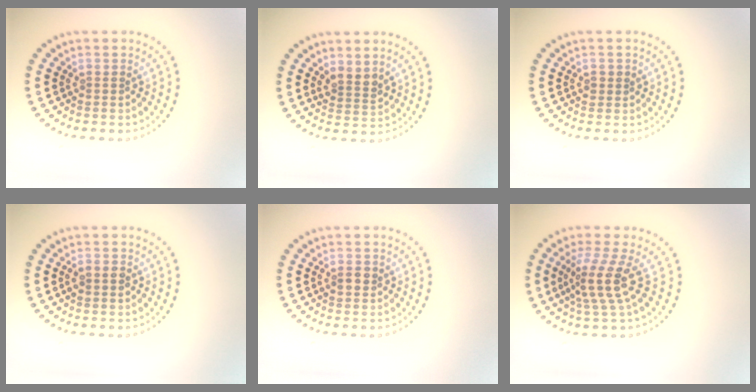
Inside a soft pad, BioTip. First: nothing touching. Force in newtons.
{"total": 2.0, "press": 1.6, "slide": 1.2}
{"total": 0.9, "press": 0.9, "slide": 0.1}
{"total": 1.0, "press": 0.9, "slide": 0.2}
{"total": 1.2, "press": 1.2, "slide": 0.1}
{"total": 3.7, "press": 2.8, "slide": 2.3}